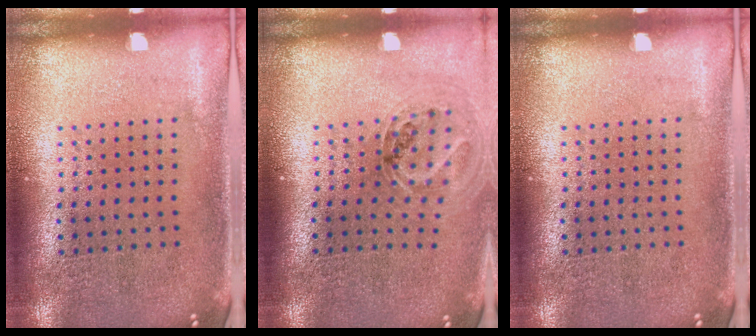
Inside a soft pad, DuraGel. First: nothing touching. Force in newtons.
{"total": 1.1, "press": 1.1, "slide": 0.3}
{"total": 0.0}